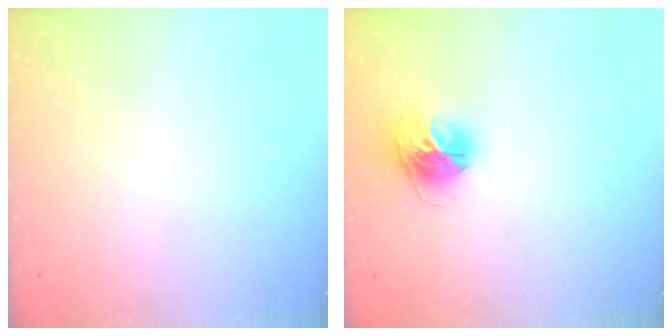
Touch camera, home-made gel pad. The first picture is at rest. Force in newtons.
{"total": 12.0, "press": 12.0, "slide": 1.2}